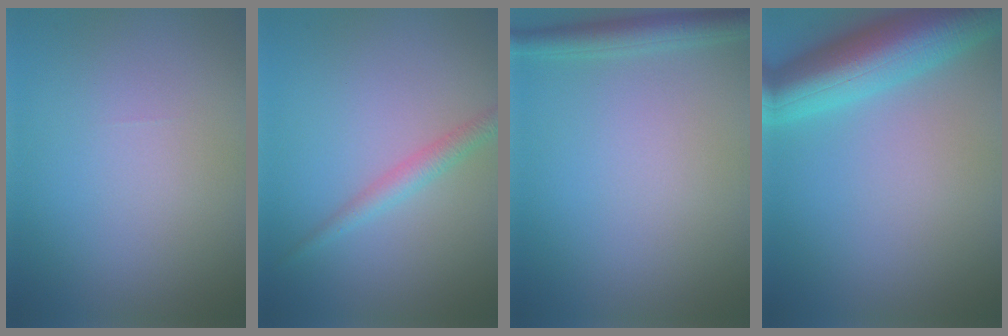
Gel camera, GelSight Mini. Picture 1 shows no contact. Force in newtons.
{"total": 1.9, "press": 1.9, "slide": 0.0}
{"total": 2.7, "press": 2.7, "slide": 0.1}
{"total": 9.2, "press": 9.2, "slide": 0.3}